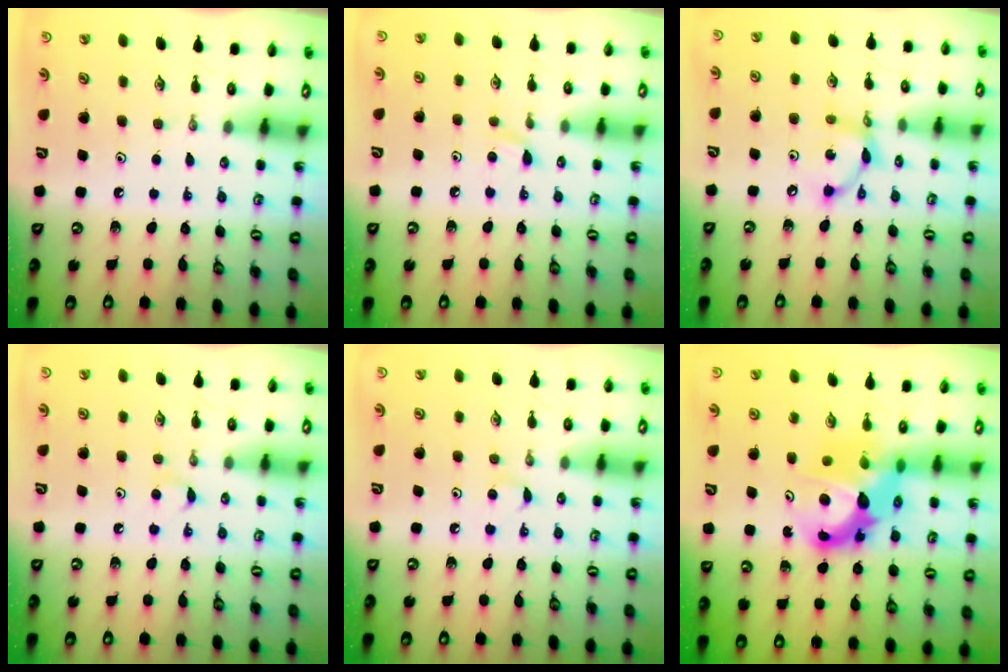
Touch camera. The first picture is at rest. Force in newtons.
{"total": 5.0, "press": 4.9, "slide": 0.6}
{"total": 9.3, "press": 9.3, "slide": 0.5}
{"total": 3.7, "press": 3.6, "slide": 0.5}
{"total": 3.4, "press": 3.4, "slide": 0.5}
{"total": 10.5, "press": 10.4, "slide": 0.8}